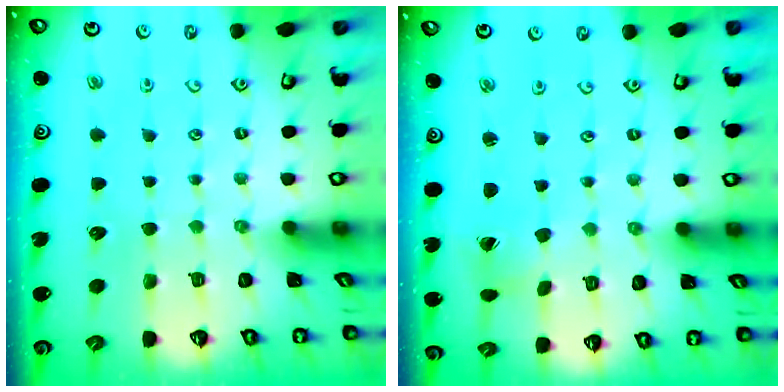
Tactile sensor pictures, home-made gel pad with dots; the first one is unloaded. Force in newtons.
{"total": 2.2, "press": 2.2, "slide": 0.2}